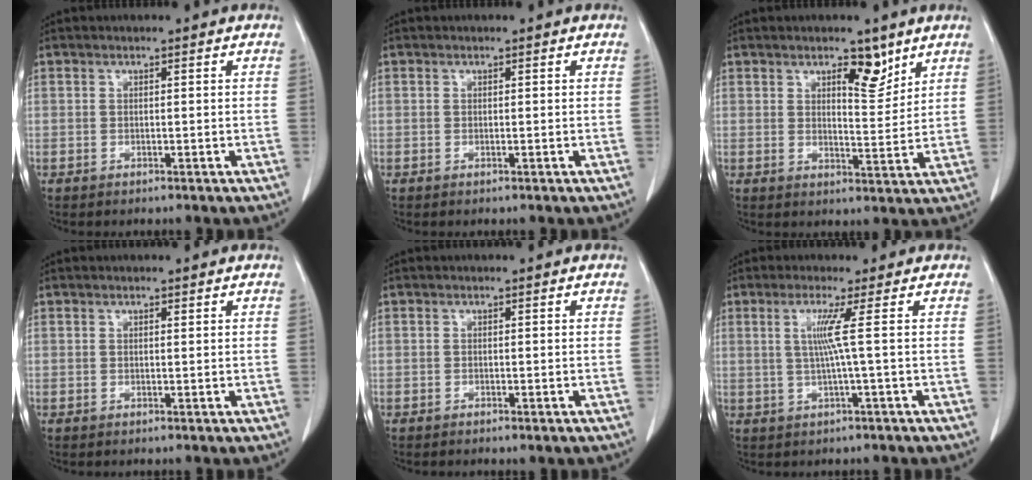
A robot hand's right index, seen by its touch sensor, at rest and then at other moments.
{"total": 0.0}
{"total": 5.3, "force": [3.4, 1.8, 3.6], "torque": [-0.052, -0.005, 0.052]}
{"total": 0.0}
{"total": 0.8, "force": [-0.7, 0.2, 0.4], "torque": [-0.007, -0.002, -0.007]}
{"total": 3.8, "force": [0.5, -1.5, 3.4], "torque": [-0.072, 0.000, 0.013]}